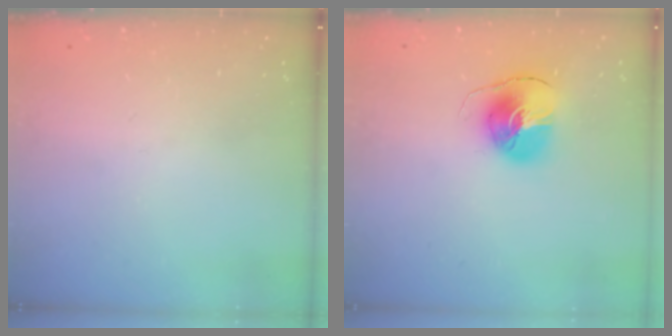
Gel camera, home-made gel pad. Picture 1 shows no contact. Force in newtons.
{"total": 8.7, "press": 8.7, "slide": 1.1}